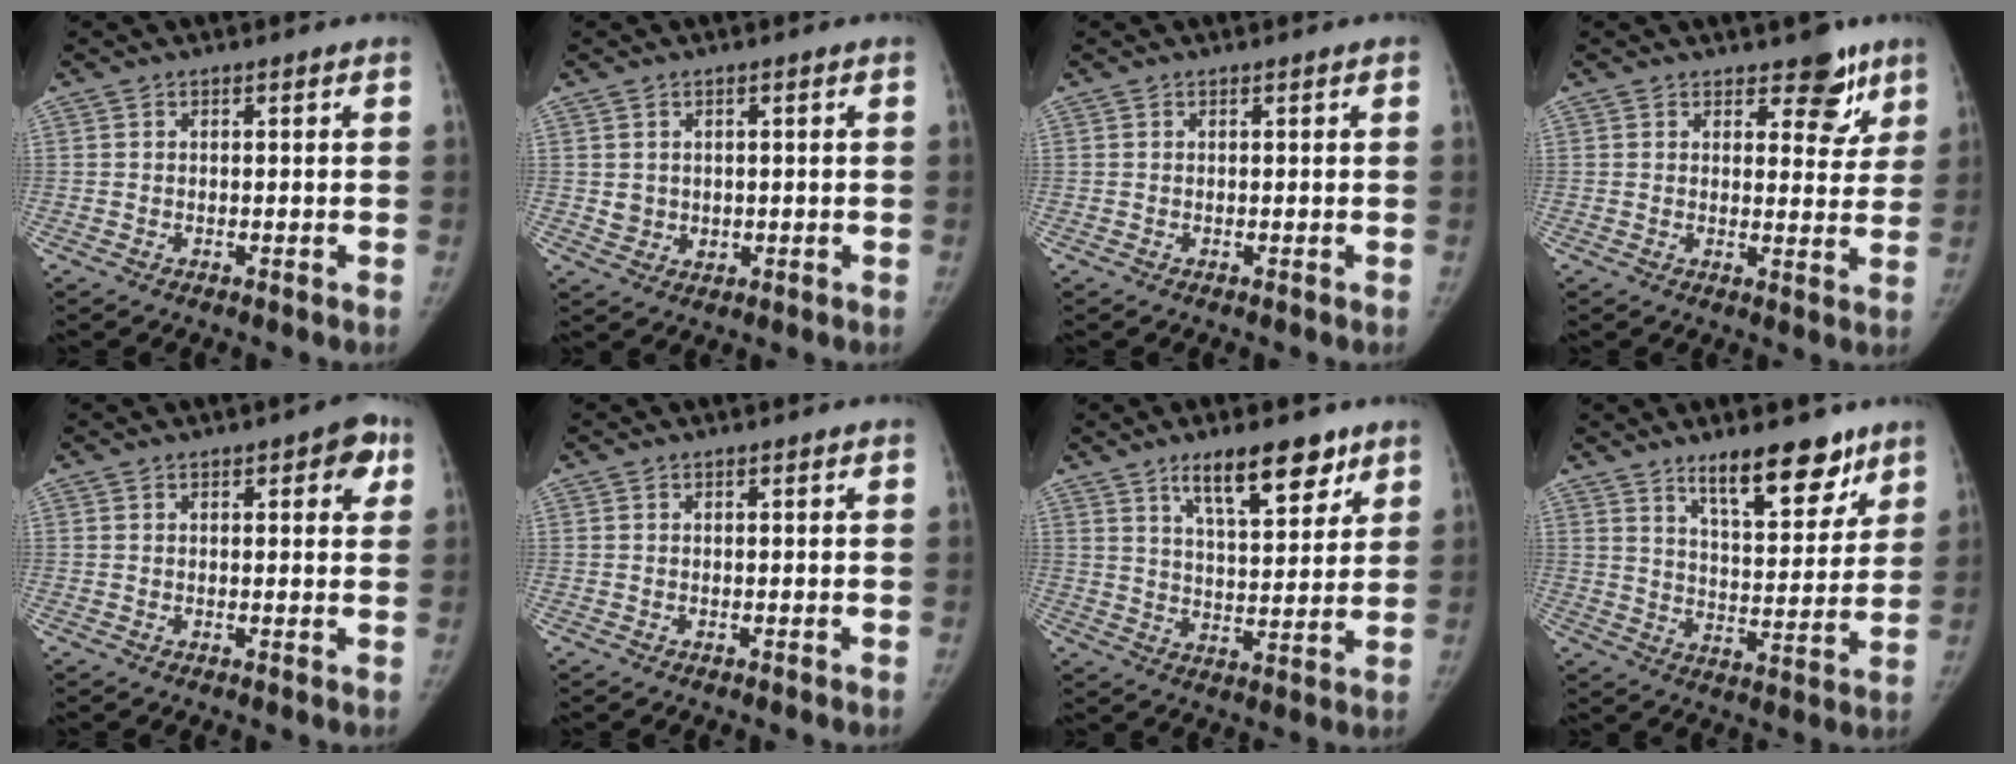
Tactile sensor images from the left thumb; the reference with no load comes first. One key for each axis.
{"total": 2.8, "fx": 0.4, "fy": 2.6, "fz": 0.9, "tx": -0.005, "ty": -0.003, "tz": 0.014}
{"total": 0.0}
{"total": 7.1, "fx": 4.7, "fy": 3.8, "fz": 3.7, "tx": -0.003, "ty": -0.024, "tz": 0.060}
{"total": 5.2, "fx": 2.3, "fy": 2.2, "fz": 4.2, "tx": -0.025, "ty": -0.002, "tz": 0.018}
{"total": 0.0}
{"total": 12.3, "fx": 7.9, "fy": 4.4, "fz": 8.4, "tx": -0.102, "ty": -0.042, "tz": 0.131}
{"total": 13.9, "fx": 9.6, "fy": 5.0, "fz": 8.8, "tx": -0.089, "ty": -0.062, "tz": 0.153}